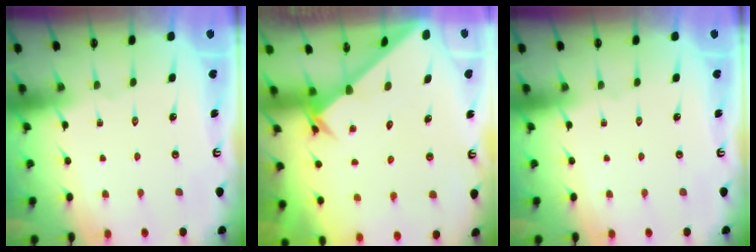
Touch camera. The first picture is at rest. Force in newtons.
{"total": 2.7, "press": 2.7, "slide": 0.2}
{"total": 0.0}